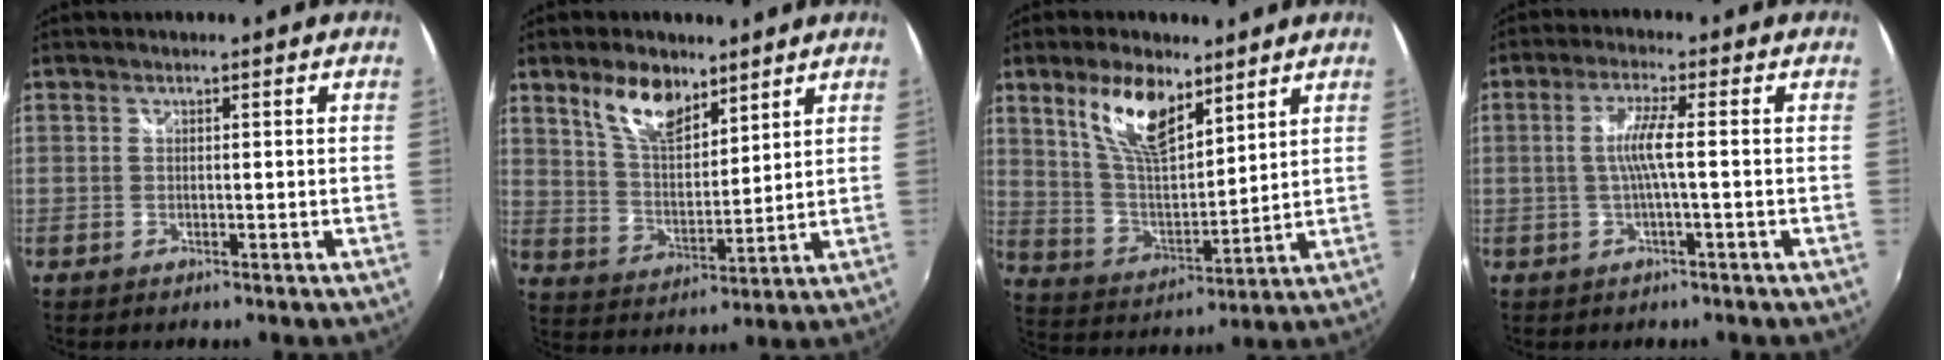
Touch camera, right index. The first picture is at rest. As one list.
[{"total": 10.3, "force": [6.9, 4.8, 6.1], "torque": [-0.107, 0.005, 0.132]}, {"total": 13.1, "force": [7.8, 5.3, 9.0], "torque": [-0.166, 0.006, 0.157]}, {"total": 4.8, "force": [-0.5, -0.4, 4.7], "torque": [-0.097, -0.001, -0.006]}]